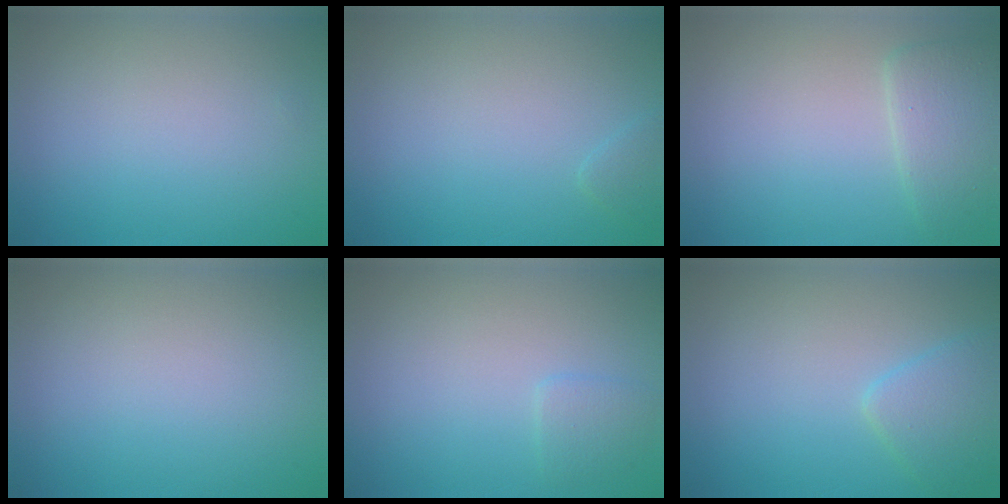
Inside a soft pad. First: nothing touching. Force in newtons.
{"total": 0.8, "press": 0.8, "slide": 0.1}
{"total": 2.8, "press": 2.8, "slide": 0.2}
{"total": 0.0}
{"total": 1.2, "press": 1.2, "slide": 0.1}
{"total": 2.7, "press": 2.7, "slide": 0.1}